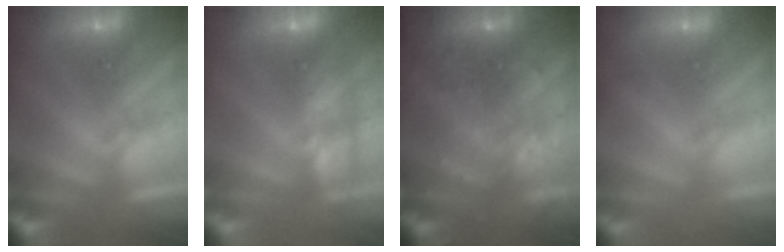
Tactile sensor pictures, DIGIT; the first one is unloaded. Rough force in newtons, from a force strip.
{"total": 2.4}
{"total": 6.9}
{"total": 2.0}